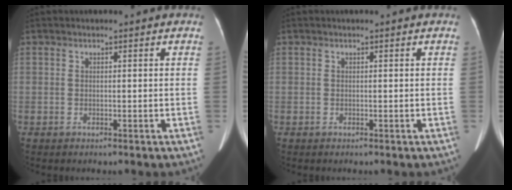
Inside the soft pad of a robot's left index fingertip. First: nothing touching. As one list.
[{"total": 0.0}]